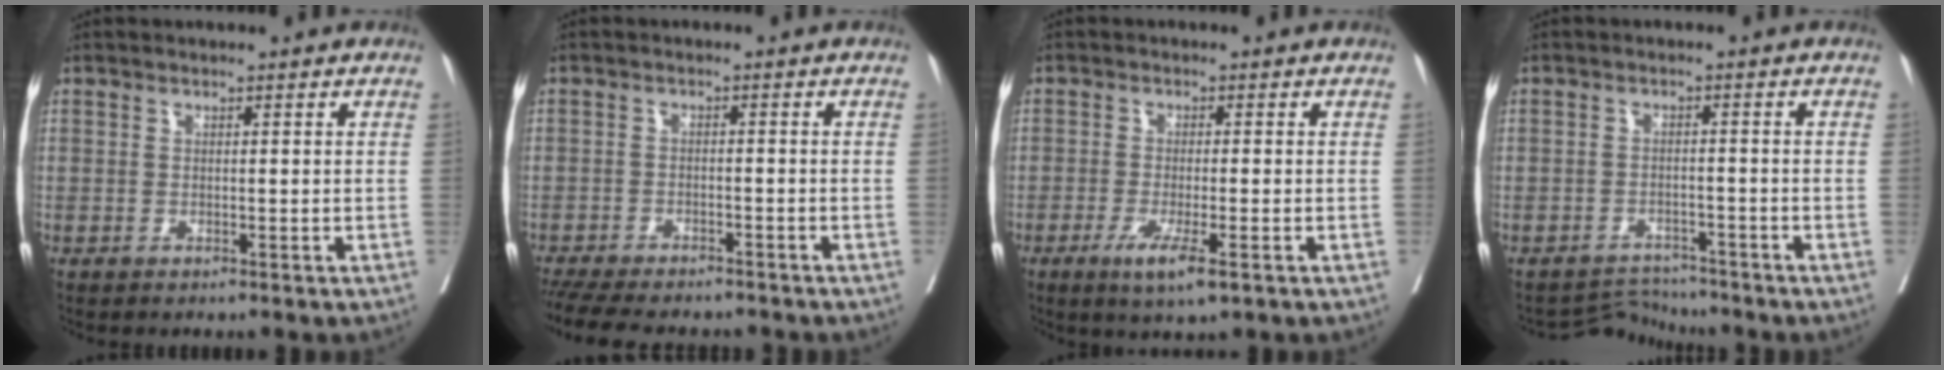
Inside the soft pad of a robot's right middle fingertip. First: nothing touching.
{"total": 13.9, "force": [-12.1, 3.4, 5.8], "torque": [-0.120, -0.014, -0.169]}
{"total": 5.2, "force": [-2.6, 0.5, 4.4], "torque": [-0.078, -0.013, -0.043]}
{"total": 3.5, "force": [-3.0, 0.1, -1.8], "torque": [0.035, 0.004, -0.046]}